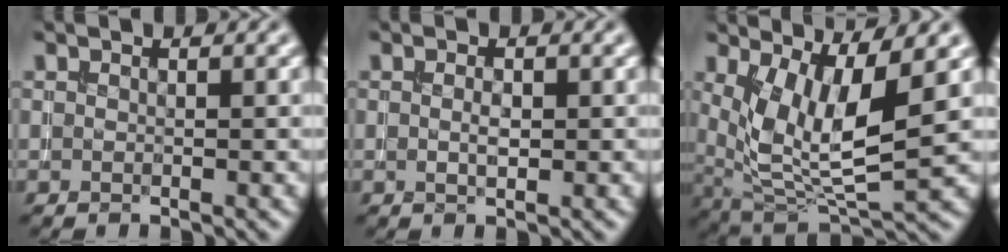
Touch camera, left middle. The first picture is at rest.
{"total": 1.2, "force": [0.0, 0.5, 1.0], "torque": [-0.022, -0.001, 0.000]}
{"total": 8.0, "force": [2.1, 3.0, 7.1], "torque": [-0.145, -0.016, 0.045]}